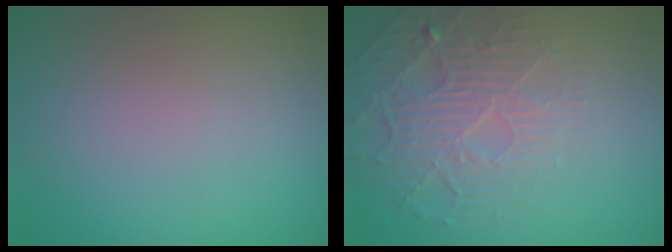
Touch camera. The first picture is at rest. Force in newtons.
{"total": 4.2, "press": 3.9, "slide": 1.7}